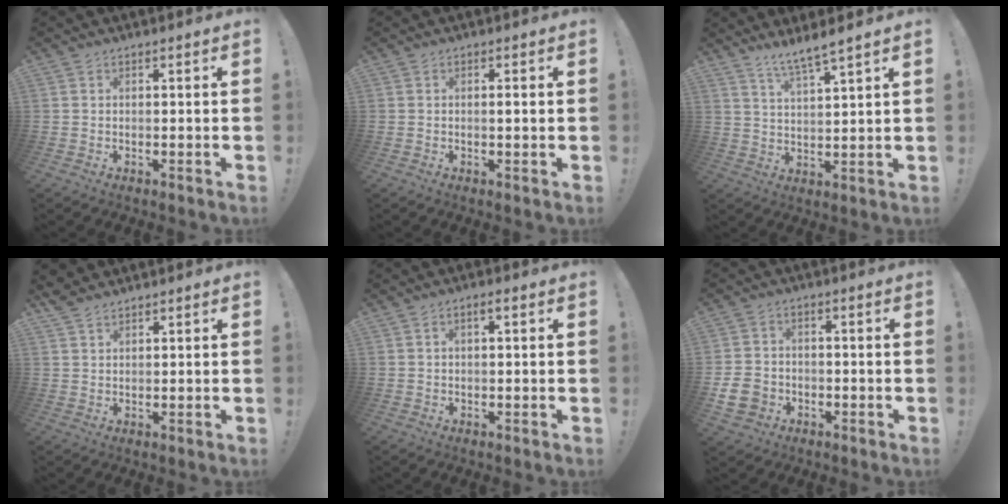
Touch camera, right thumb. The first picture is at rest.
{"total": 0.7, "force": [0.1, 0.0, 0.7], "torque": [-0.008, -0.003, -0.001]}
{"total": 6.0, "force": [5.3, -0.5, 2.8], "torque": [-0.056, -0.036, 0.092]}
{"total": 2.9, "force": [2.5, 1.1, 0.9], "torque": [-0.005, -0.015, 0.047]}
{"total": 1.8, "force": [0.4, 0.5, 1.7], "torque": [-0.031, 0.002, 0.004]}
{"total": 8.0, "force": [-3.1, 6.6, 3.2], "torque": [-0.062, 0.021, -0.057]}